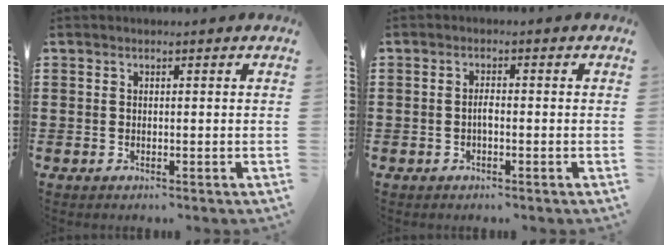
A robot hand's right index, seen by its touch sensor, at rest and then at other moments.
{"total": 1.8, "force": [-0.4, 0.6, 1.6], "torque": [-0.032, 0.002, -0.008]}